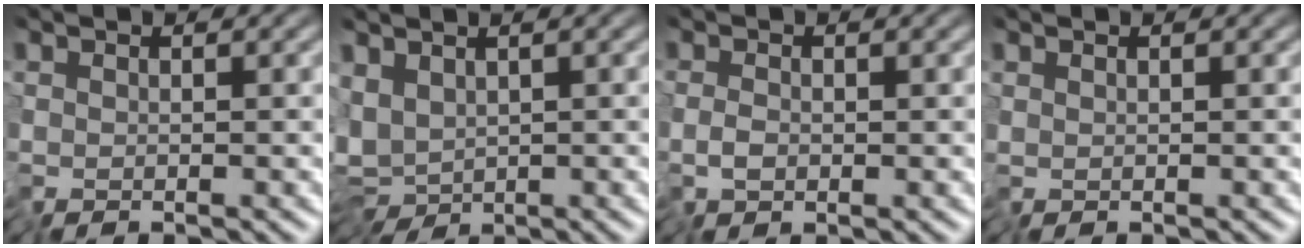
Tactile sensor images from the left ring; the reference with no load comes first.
{"total": 5.3, "force": [-0.7, 3.4, 4.0], "torque": [-0.079, -0.014, -0.001]}
{"total": 1.2, "force": [-0.5, 0.7, 0.8], "torque": [-0.014, 0.001, -0.013]}
{"total": 0.0}